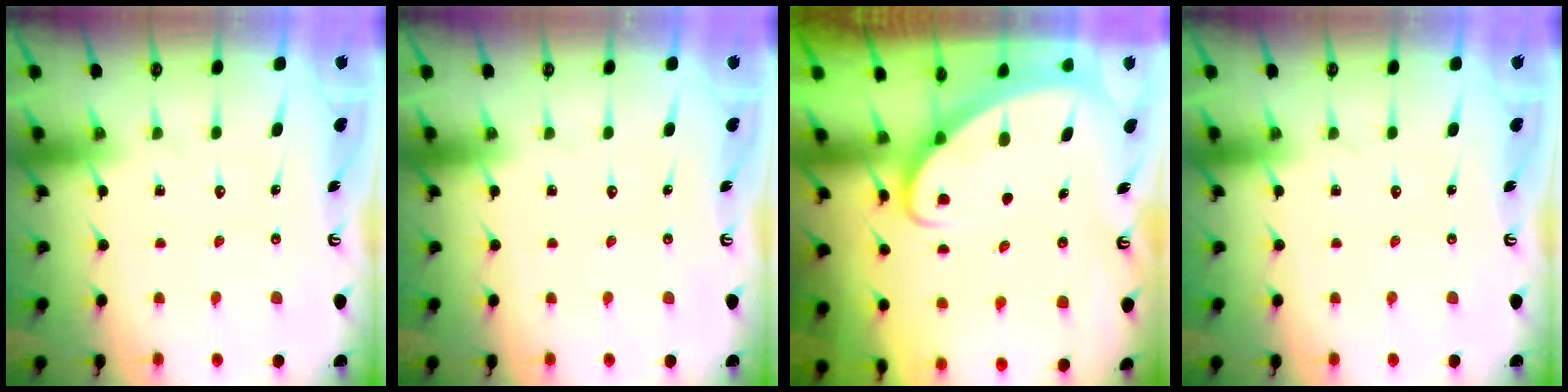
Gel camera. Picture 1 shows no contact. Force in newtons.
{"total": 0.0}
{"total": 2.4, "press": 2.4, "slide": 0.2}
{"total": 0.0}